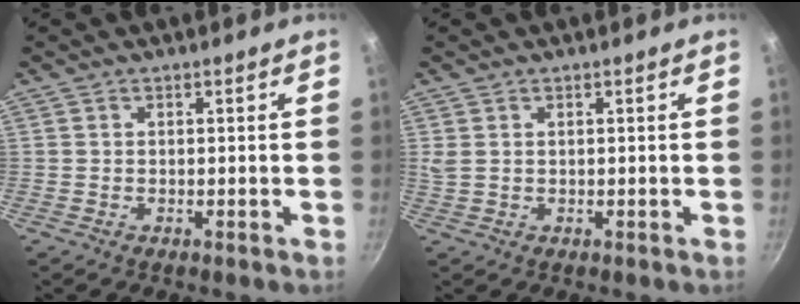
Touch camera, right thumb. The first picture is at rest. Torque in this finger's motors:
{"motor_torque": [-0.03, 0.00, 0.28, 0.45, 0.05]}